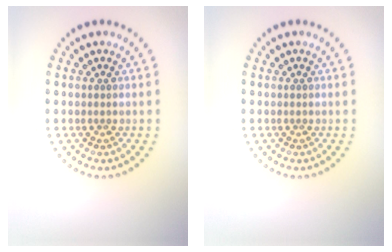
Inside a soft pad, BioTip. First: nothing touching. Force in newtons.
{"total": 0.0}